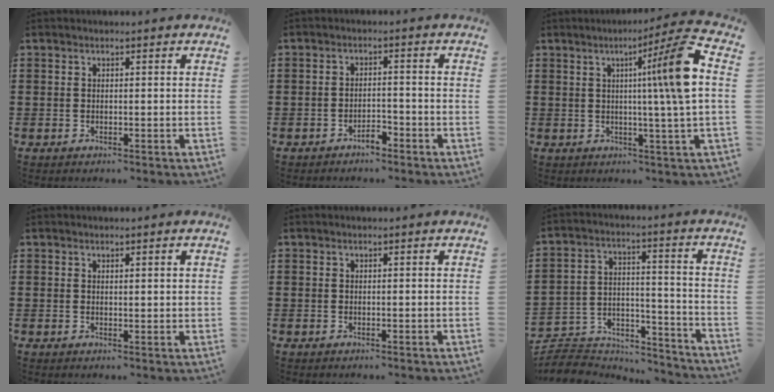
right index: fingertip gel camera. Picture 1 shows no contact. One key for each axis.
{"total": 2.4, "fx": -2.1, "fy": 0.6, "fz": 1.0, "tx": -0.024, "ty": 0.004, "tz": -0.042}
{"total": 12.2, "fx": 2.4, "fy": -1.0, "fz": 11.9, "tx": -0.190, "ty": -0.012, "tz": 0.022}
{"total": 0.8, "fx": 0.6, "fy": 0.2, "fz": 0.5, "tx": -0.010, "ty": 0.003, "tz": 0.010}
{"total": 0.0}
{"total": 6.6, "fx": -6.3, "fy": 1.6, "fz": 0.9, "tx": -0.030, "ty": 0.006, "tz": -0.130}